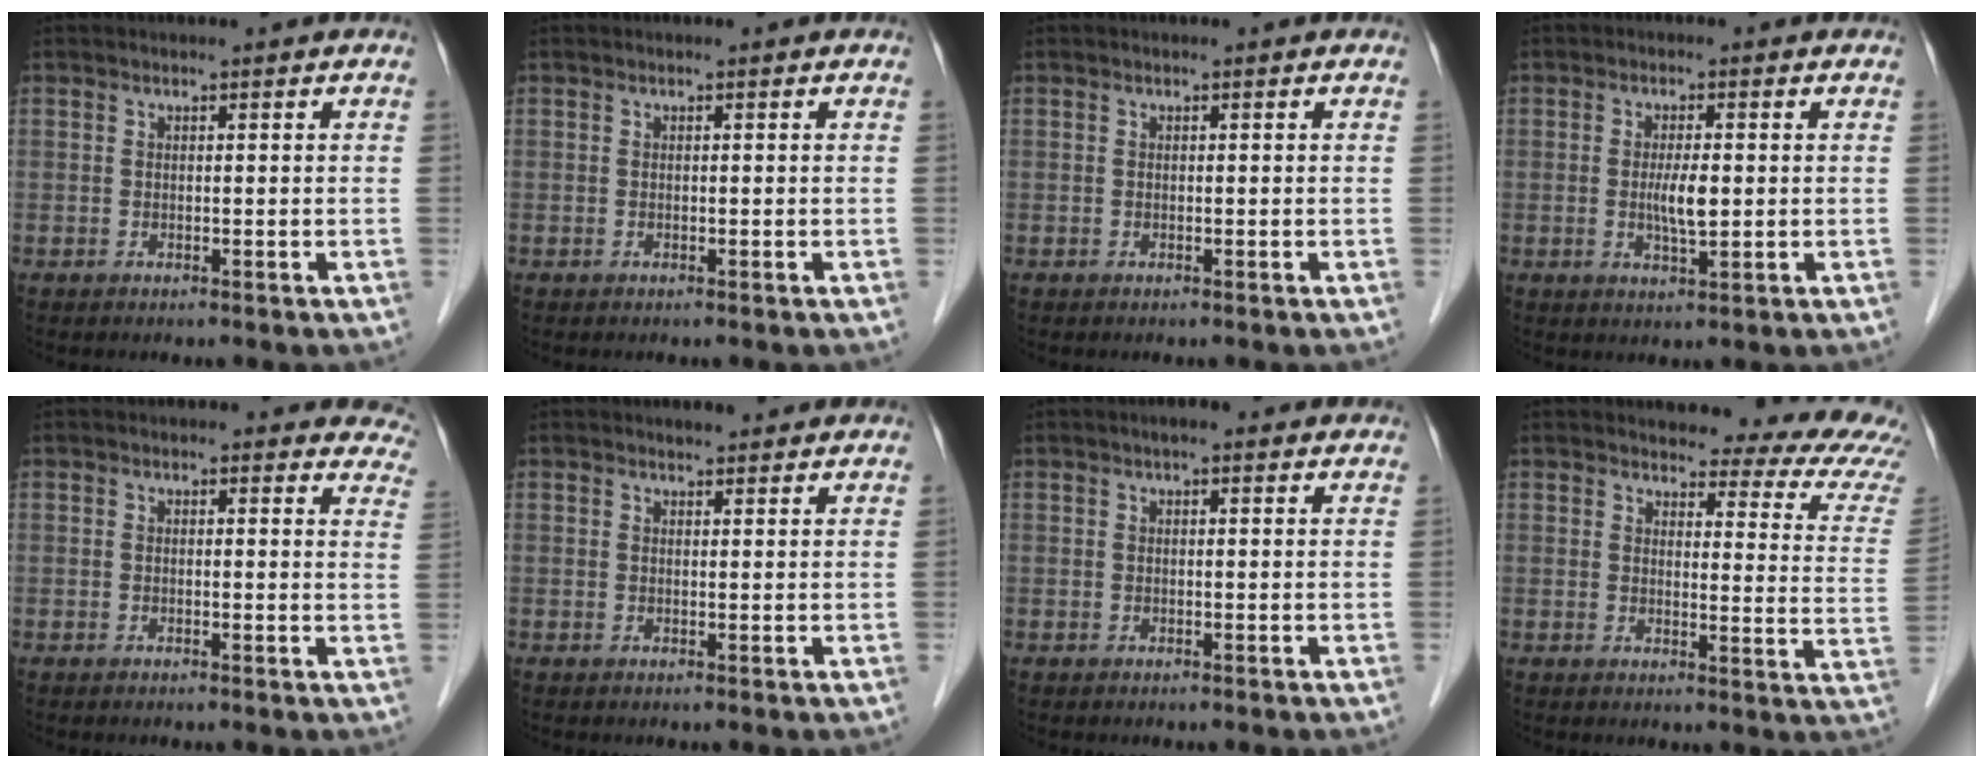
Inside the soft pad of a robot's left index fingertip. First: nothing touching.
{"total": 0.0}
{"total": 0.0}
{"total": 3.8, "force": [-0.2, 0.9, 3.7], "torque": [-0.065, -0.007, -0.002]}
{"total": 8.0, "force": [7.4, 3.1, 0.7], "torque": [0.048, -0.021, 0.038]}
{"total": 3.1, "force": [2.8, 0.9, 0.9], "torque": [-0.006, 0.010, 0.037]}
{"total": 3.6, "force": [2.7, 1.1, 2.1], "torque": [-0.020, 0.020, 0.035]}
{"total": 14.7, "force": [13.9, 2.0, 4.2], "torque": [-0.020, -0.081, 0.125]}